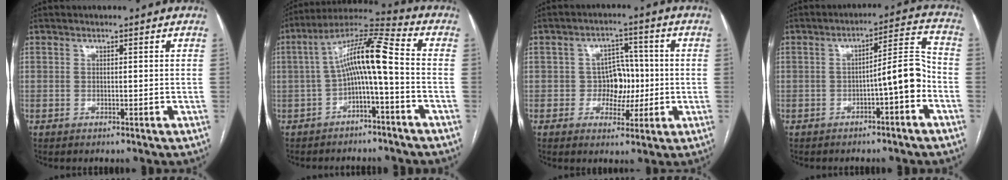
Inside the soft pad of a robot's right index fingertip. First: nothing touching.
{"total": 10.5, "force": [-1.2, 0.8, 10.4], "torque": [-0.182, 0.042, -0.025]}
{"total": 5.6, "force": [-0.6, 4.6, 3.2], "torque": [-0.037, 0.020, -0.006]}
{"total": 7.6, "force": [-2.6, 0.8, 7.0], "torque": [-0.095, 0.029, -0.037]}